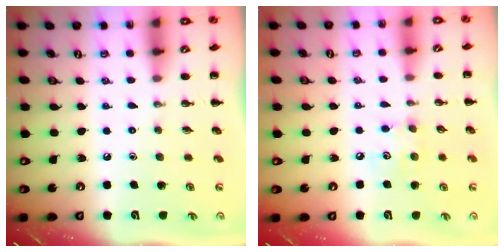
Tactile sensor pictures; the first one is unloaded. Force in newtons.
{"total": 4.2, "press": 4.1, "slide": 0.5}